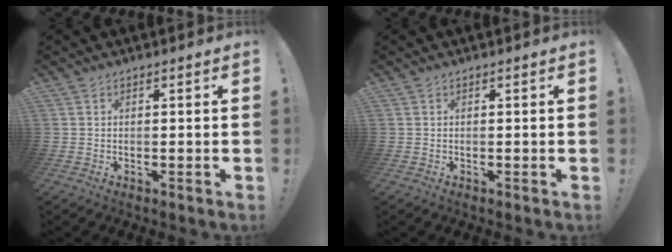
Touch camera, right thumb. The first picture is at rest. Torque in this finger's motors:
{"motor_torque": [0.00, 0.00, -0.02, 0.02, 0.00]}